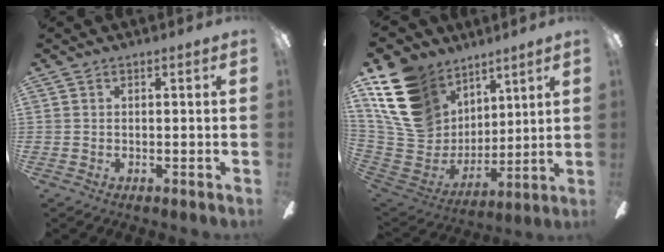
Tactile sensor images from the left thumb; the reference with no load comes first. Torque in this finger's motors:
{"motor_torque": [1.22, 0.57, 1.55, -1.22, 0.40]}